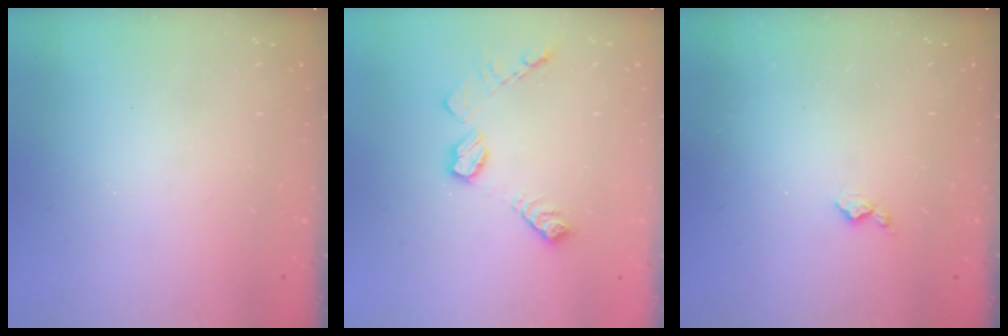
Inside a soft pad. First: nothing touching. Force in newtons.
{"total": 10.8, "press": 10.8, "slide": 0.5}
{"total": 4.6, "press": 4.5, "slide": 0.7}